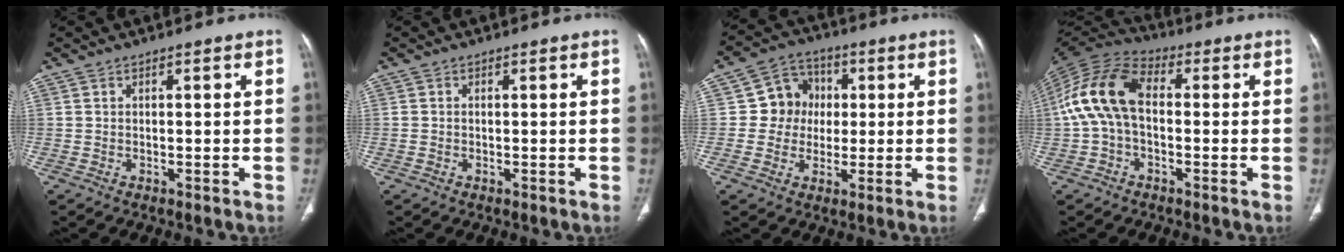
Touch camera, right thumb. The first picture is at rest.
{"total": 0.5, "force": [-0.1, 0.4, 0.3], "torque": [-0.010, 0.005, 0.002]}
{"total": 8.6, "force": [0.6, 8.1, 2.9], "torque": [0.000, 0.014, 0.000]}
{"total": 13.1, "force": [0.3, 8.1, 10.2], "torque": [-0.203, 0.035, -0.006]}